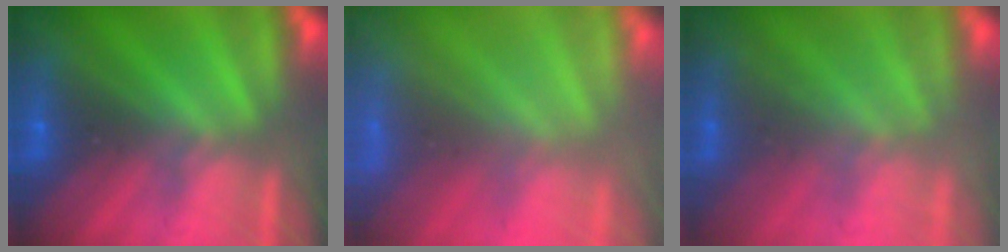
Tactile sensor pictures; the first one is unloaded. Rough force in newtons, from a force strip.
{"total": 6.5}
{"total": 2.3}